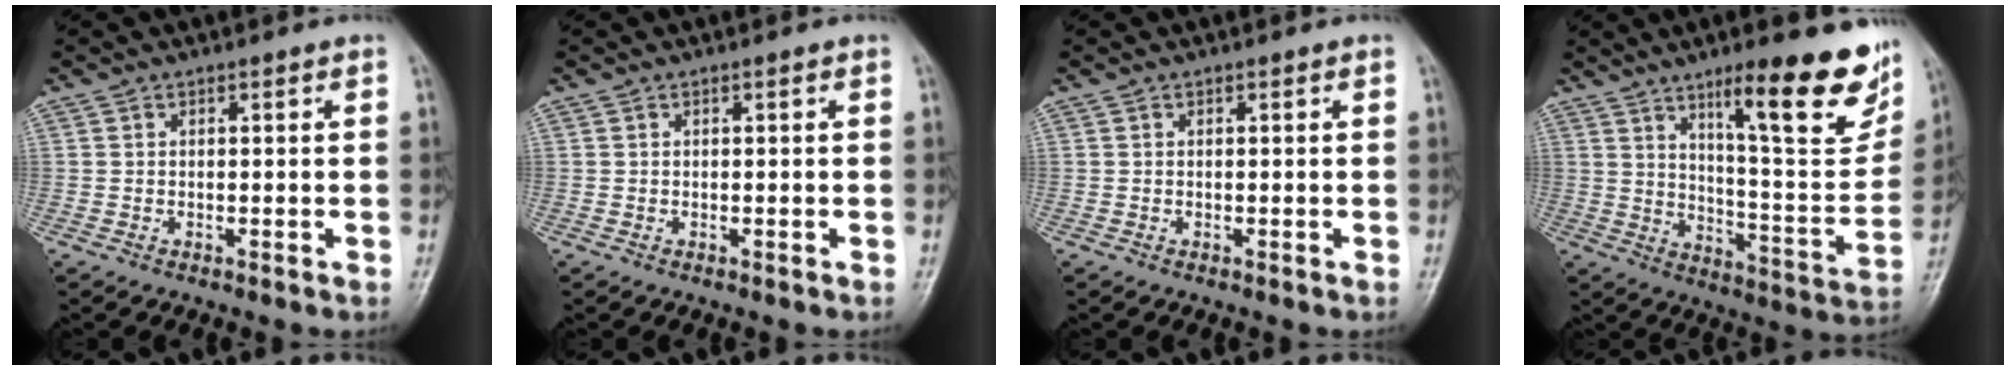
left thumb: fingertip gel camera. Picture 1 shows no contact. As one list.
[{"total": 0.0}, {"total": 0.0}, {"total": 22.2, "force": [13.1, 5.1, 17.2], "torque": [-0.201, -0.067, 0.197]}]